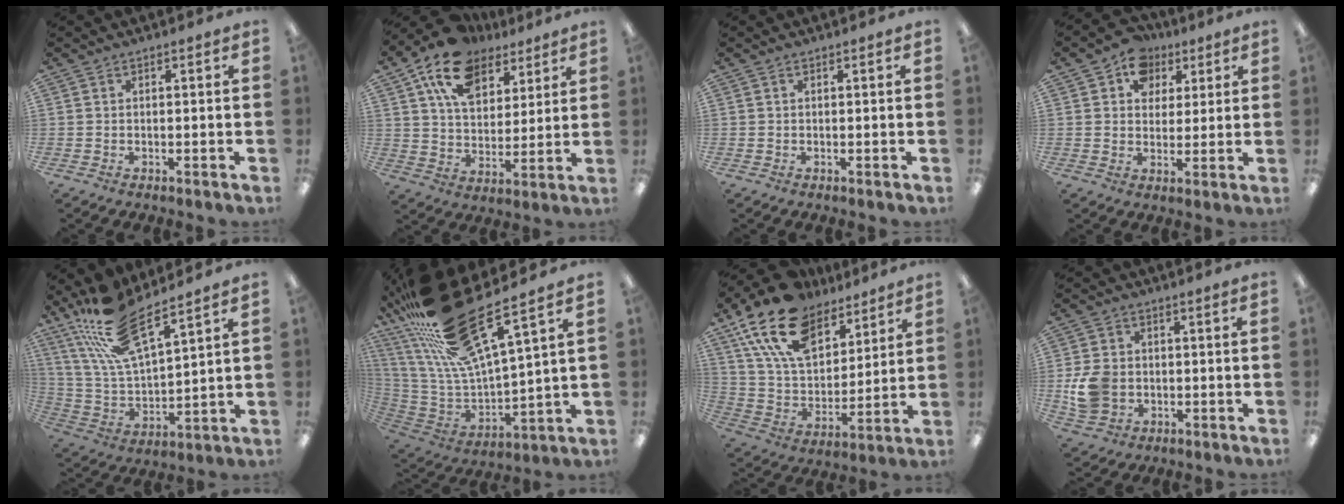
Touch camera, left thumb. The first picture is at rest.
{"total": 16.0, "force": [10.4, 9.7, 7.4], "torque": [-0.136, -0.046, 0.191]}
{"total": 0.0}
{"total": 8.5, "force": [4.3, 6.9, 2.7], "torque": [-0.043, -0.016, 0.075]}
{"total": 17.6, "force": [13.6, 5.1, 9.8], "torque": [-0.213, -0.067, 0.245]}
{"total": 27.3, "force": [18.6, 7.3, 18.6], "torque": [-0.327, -0.123, 0.315]}
{"total": 20.0, "force": [12.7, 11.5, 10.2], "torque": [-0.200, -0.059, 0.235]}
{"total": 9.1, "force": [-0.8, 7.6, 5.0], "torque": [-0.098, 0.014, -0.010]}